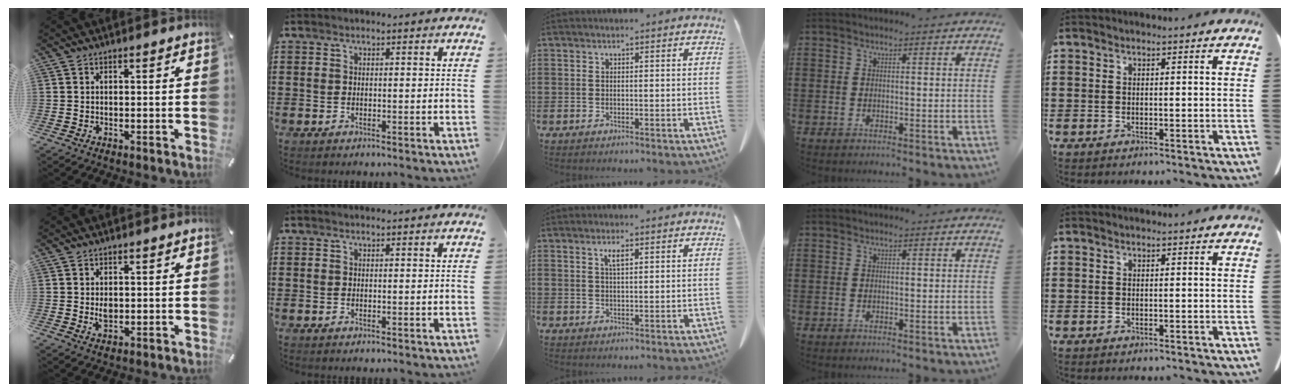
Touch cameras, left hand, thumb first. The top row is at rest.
{"thumb": {"total": 2.7, "force": [0.1, 1.9, 1.9], "torque": [-0.037, -0.003, -0.003]}, "middle": {"total": 2.1, "force": [1.0, 0.5, 1.8], "torque": [-0.038, 0.001, 0.017]}}